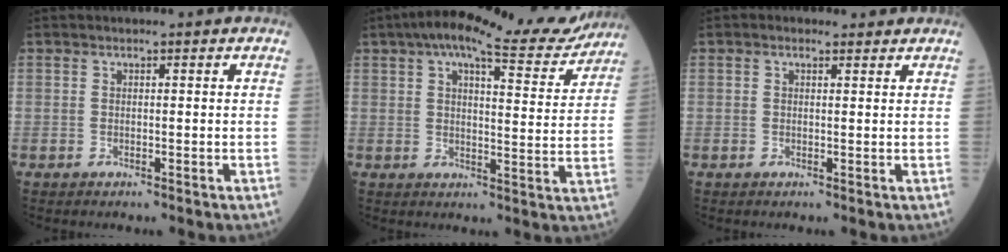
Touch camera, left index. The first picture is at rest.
{"total": 16.4, "force": [13.9, 3.1, 8.1], "torque": [-0.113, 0.011, 0.178]}
{"total": 1.3, "force": [0.9, 0.8, 0.6], "torque": [-0.017, 0.010, 0.010]}